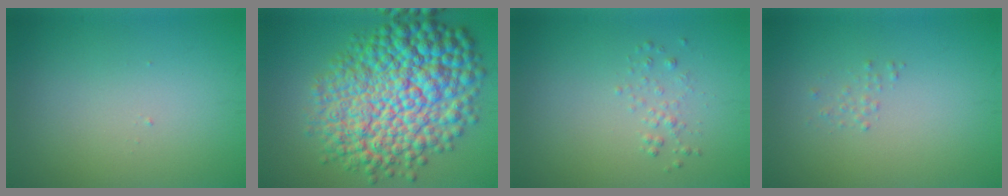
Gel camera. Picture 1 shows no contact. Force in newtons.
{"total": 14.0, "press": 14.0, "slide": 0.2}
{"total": 1.0, "press": 1.0, "slide": 0.0}
{"total": 0.6, "press": 0.6, "slide": 0.1}